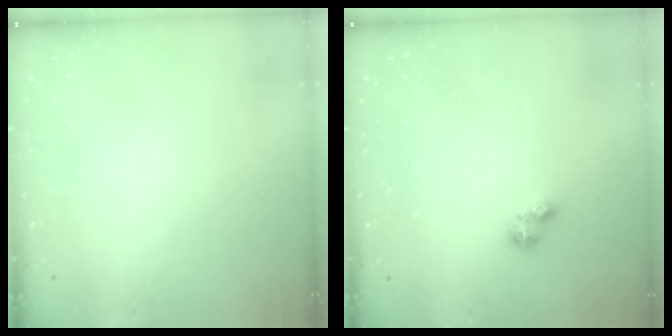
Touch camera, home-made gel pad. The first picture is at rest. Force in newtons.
{"total": 2.8, "press": 2.8, "slide": 0.4}